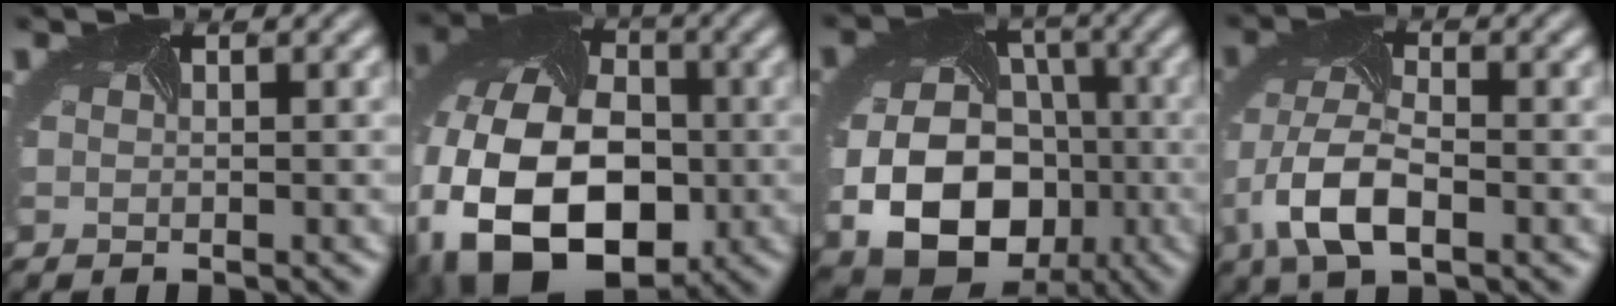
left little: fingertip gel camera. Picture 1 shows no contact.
{"total": 17.3, "force": [-5.1, 11.7, 11.6], "torque": [-0.243, -0.039, -0.082]}
{"total": 12.7, "force": [-3.6, 9.7, 7.3], "torque": [-0.137, -0.045, -0.047]}
{"total": 6.2, "force": [-2.3, 3.1, 4.8], "torque": [-0.121, -0.006, -0.048]}